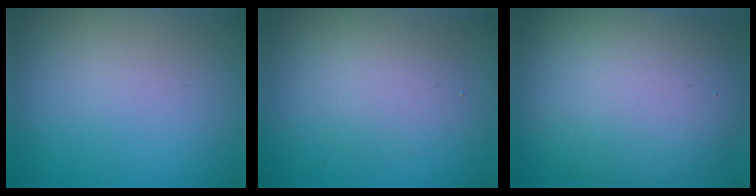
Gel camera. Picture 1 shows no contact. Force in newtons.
{"total": 2.6, "press": 2.6, "slide": 0.1}
{"total": 11.6, "press": 11.5, "slide": 1.0}